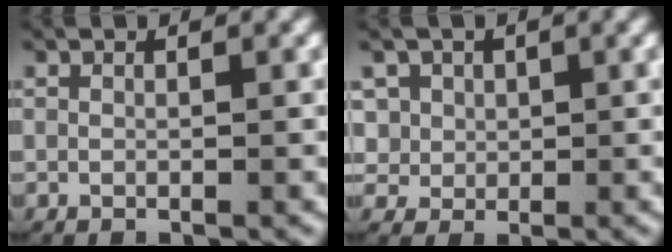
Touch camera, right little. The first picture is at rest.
{"total": 5.4, "force": [0.8, 5.0, 1.7], "torque": [-0.056, -0.015, 0.021]}